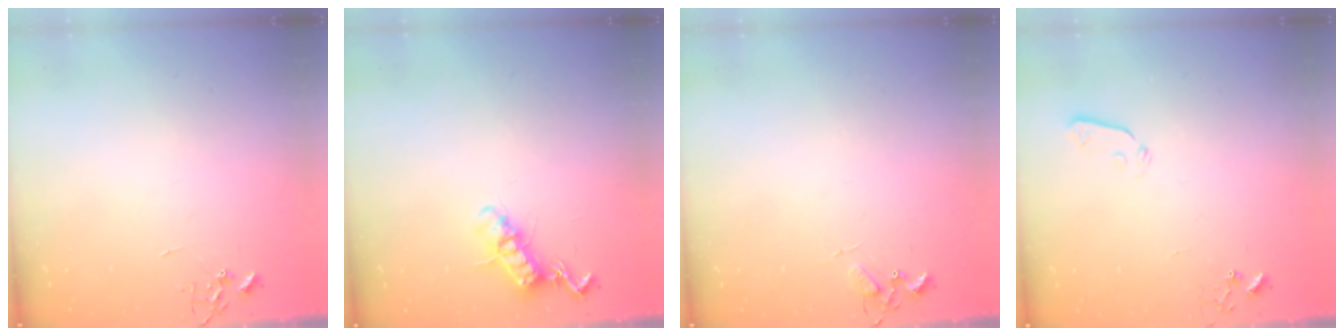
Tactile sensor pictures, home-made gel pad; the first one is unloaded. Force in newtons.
{"total": 12.5, "press": 12.5, "slide": 0.4}
{"total": 5.9, "press": 5.9, "slide": 0.3}
{"total": 3.5, "press": 3.3, "slide": 1.0}